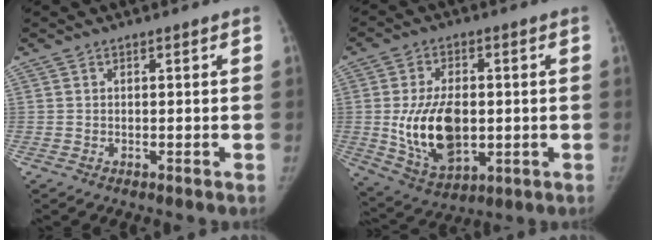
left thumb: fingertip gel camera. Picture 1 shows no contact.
{"total": 14.8, "force": [-0.8, 9.0, 11.8], "torque": [-0.193, -0.008, 0.003]}